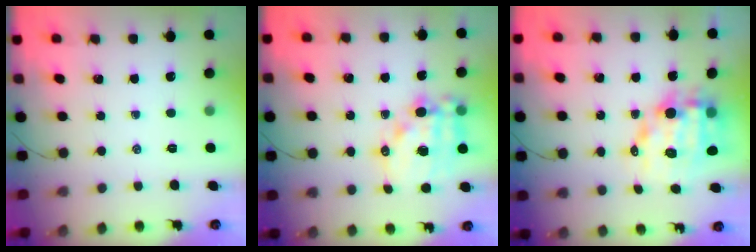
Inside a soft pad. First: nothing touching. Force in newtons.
{"total": 16.3, "press": 15.9, "slide": 3.7}
{"total": 12.0, "press": 11.6, "slide": 3.2}